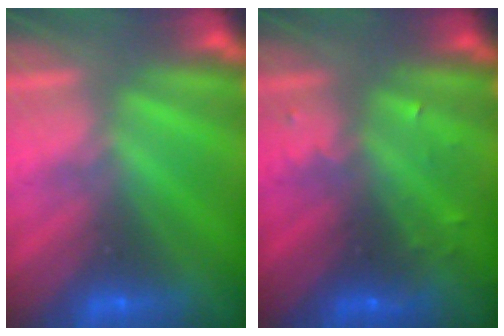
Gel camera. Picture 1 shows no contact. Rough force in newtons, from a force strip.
{"total": 2.9}